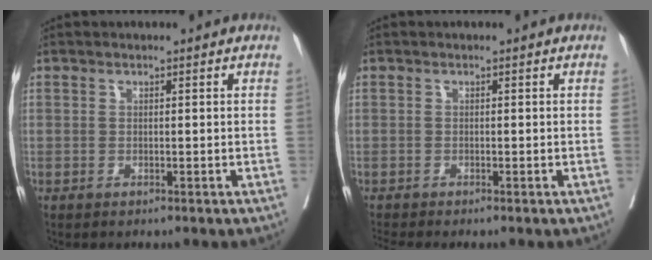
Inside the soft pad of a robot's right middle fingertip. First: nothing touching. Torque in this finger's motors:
{"motor_torque": [0.45, -0.37, 0.04, 0.02]}